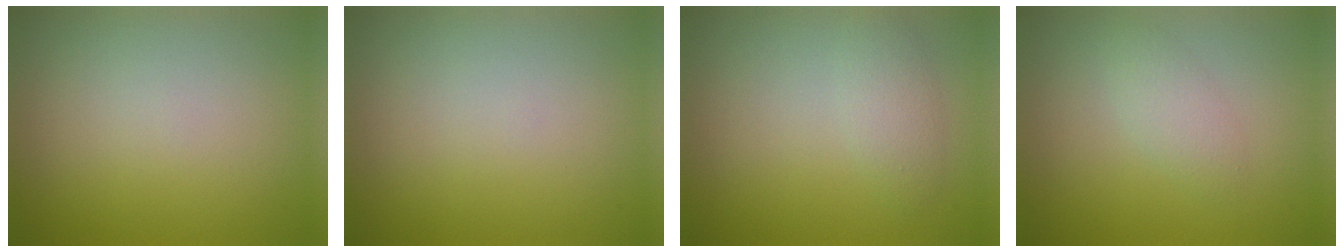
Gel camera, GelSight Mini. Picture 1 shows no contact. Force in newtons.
{"total": 0.0}
{"total": 1.9, "press": 1.9, "slide": 0.1}
{"total": 1.7, "press": 1.7, "slide": 0.1}